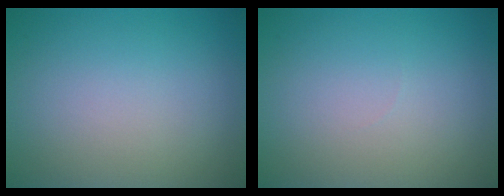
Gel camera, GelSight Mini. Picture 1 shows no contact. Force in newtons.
{"total": 0.0}